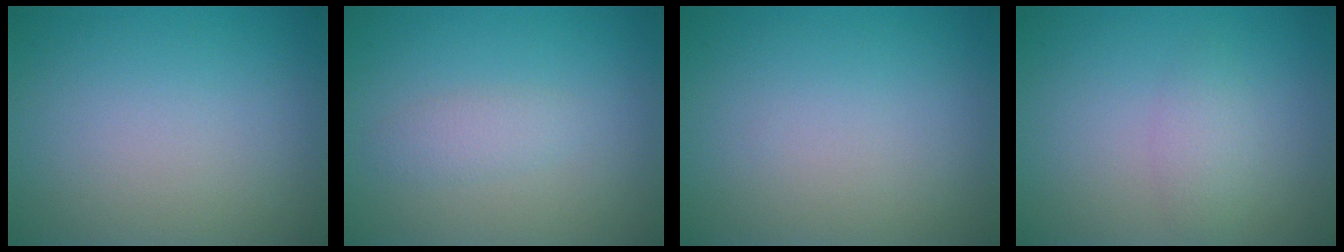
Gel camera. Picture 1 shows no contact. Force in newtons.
{"total": 1.5, "press": 1.5, "slide": 0.0}
{"total": 0.0}
{"total": 1.8, "press": 1.8, "slide": 0.1}